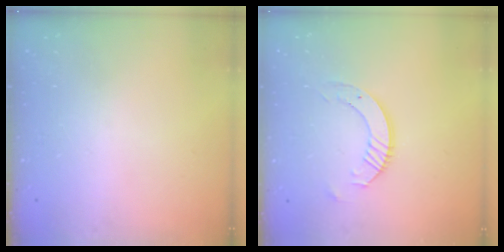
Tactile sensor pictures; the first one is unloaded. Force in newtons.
{"total": 7.6, "press": 7.5, "slide": 0.5}